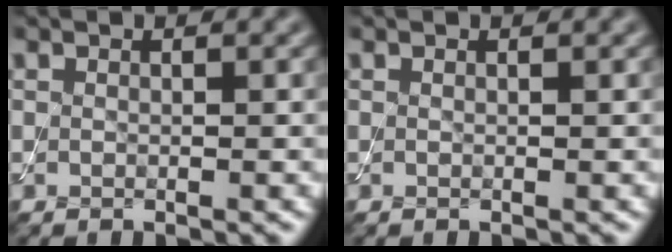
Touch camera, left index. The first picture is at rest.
{"total": 0.0}